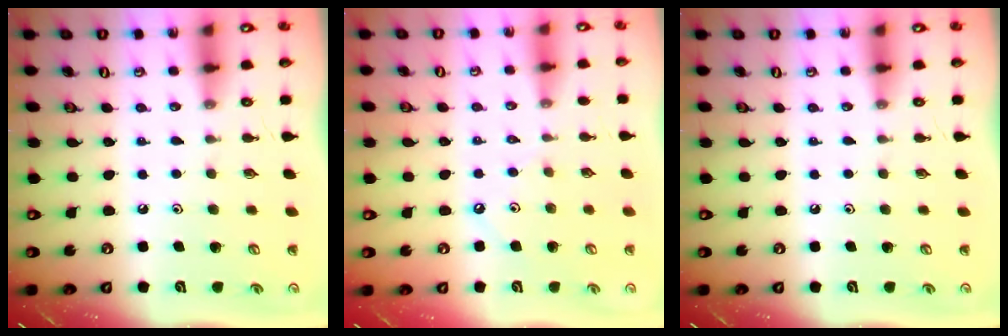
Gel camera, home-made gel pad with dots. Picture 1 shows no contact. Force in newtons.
{"total": 1.0, "press": 0.9, "slide": 0.3}
{"total": 0.0}